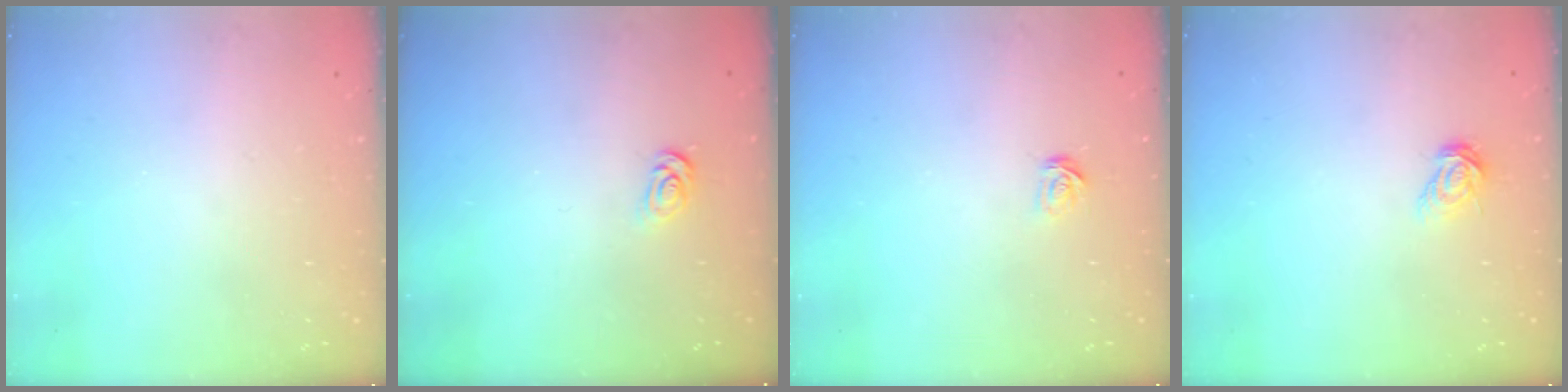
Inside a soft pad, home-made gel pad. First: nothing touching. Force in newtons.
{"total": 2.6, "press": 2.6, "slide": 0.4}
{"total": 2.4, "press": 2.4, "slide": 0.2}
{"total": 6.0, "press": 6.0, "slide": 0.4}